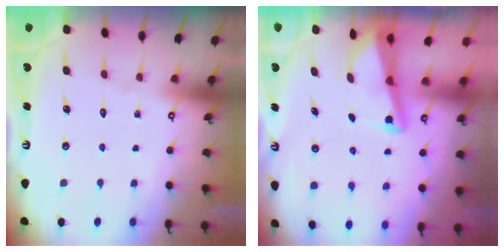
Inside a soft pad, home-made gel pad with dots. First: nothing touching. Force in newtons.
{"total": 2.5, "press": 2.4, "slide": 0.6}